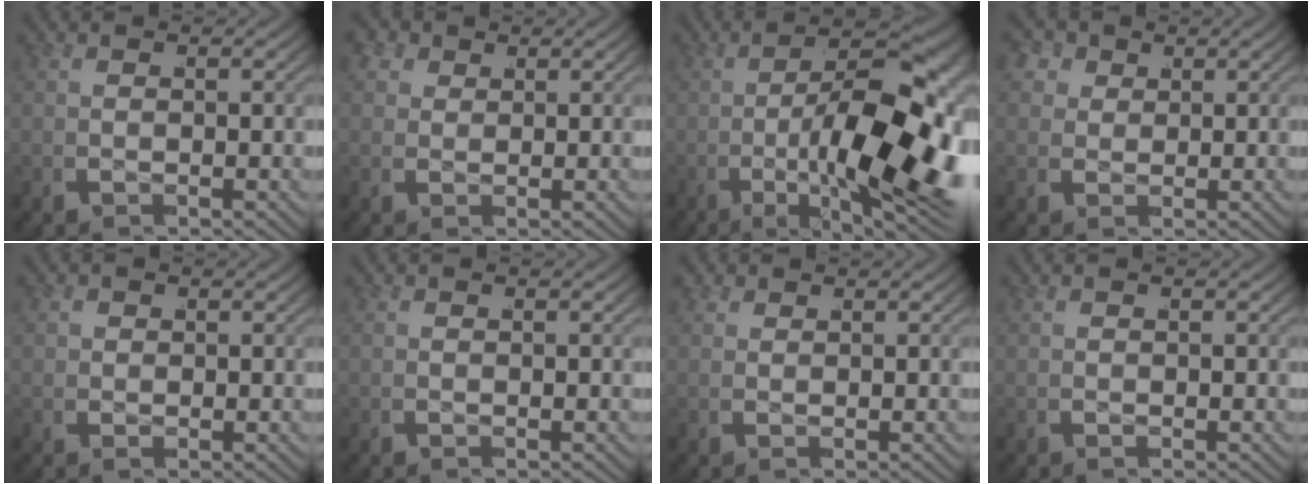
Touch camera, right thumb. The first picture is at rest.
{"total": 2.9, "force": [1.4, 2.4, 1.1], "torque": [-0.024, -0.008, 0.021]}
{"total": 17.7, "force": [-3.0, 8.0, 15.5], "torque": [-0.256, -0.030, -0.033]}
{"total": 4.3, "force": [1.6, 3.6, 1.8], "torque": [-0.042, -0.009, 0.025]}
{"total": 1.0, "force": [0.2, 0.9, 0.4], "torque": [-0.009, -0.008, 0.007]}
{"total": 0.0}
{"total": 1.3, "force": [1.1, 0.6, 0.1], "torque": [0.000, -0.004, 0.019]}
{"total": 0.0}